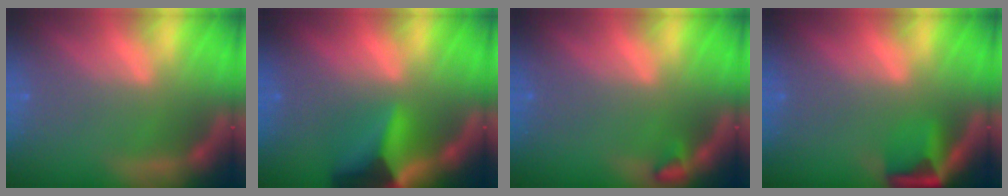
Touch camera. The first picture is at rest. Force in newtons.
{"total": 9.0}
{"total": 0.9}
{"total": 3.9}